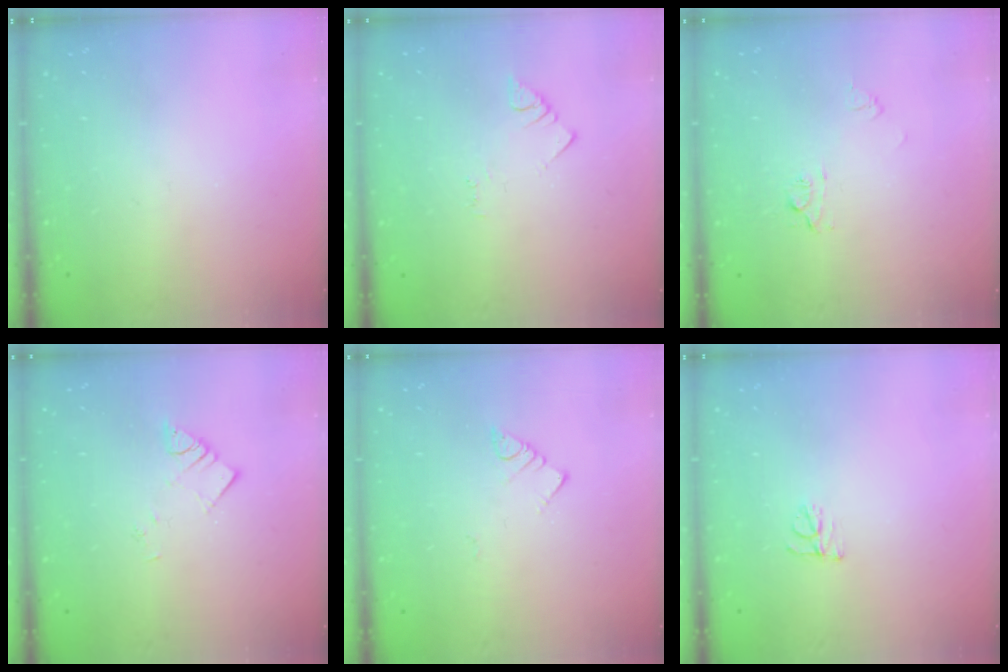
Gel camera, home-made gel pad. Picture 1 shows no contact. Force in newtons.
{"total": 1.5, "press": 1.5, "slide": 0.3}
{"total": 6.0, "press": 5.9, "slide": 0.5}
{"total": 3.7, "press": 3.7, "slide": 0.1}
{"total": 3.0, "press": 3.0, "slide": 0.2}
{"total": 5.6, "press": 5.5, "slide": 0.6}